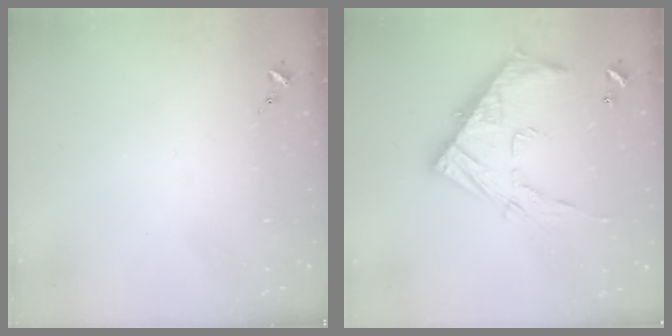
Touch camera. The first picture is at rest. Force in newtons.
{"total": 17.3, "press": 17.3, "slide": 1.4}